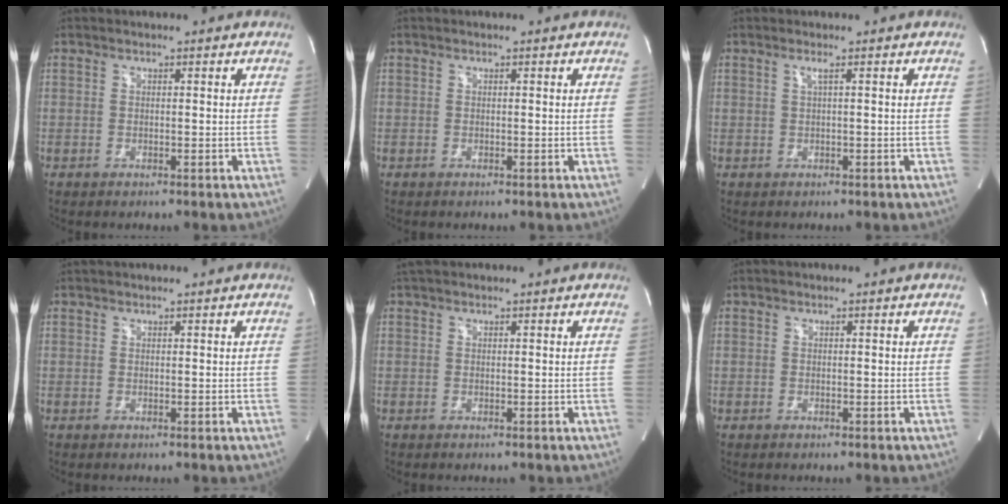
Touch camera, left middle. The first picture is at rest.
{"total": 0.0}
{"total": 0.8, "force": [0.3, -0.3, 0.7], "torque": [-0.023, 0.001, 0.010]}
{"total": 2.5, "force": [2.3, 0.2, 0.9], "torque": [-0.013, 0.034, 0.041]}
{"total": 1.8, "force": [1.6, 0.5, 0.7], "torque": [-0.017, 0.026, 0.031]}
{"total": 0.0}